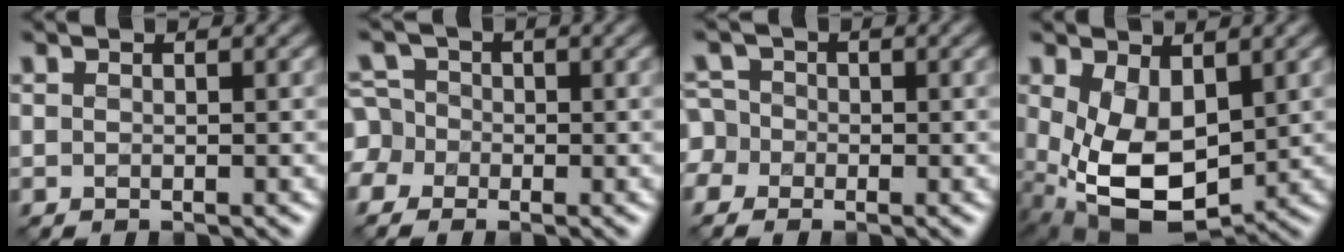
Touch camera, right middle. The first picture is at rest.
{"total": 4.7, "force": [-1.8, 4.1, 1.4], "torque": [-0.028, 0.016, -0.055]}
{"total": 3.8, "force": [-1.4, 3.4, 1.1], "torque": [-0.020, 0.014, -0.046]}
{"total": 7.7, "force": [0.0, 4.7, 6.0], "torque": [-0.136, -0.022, 0.014]}